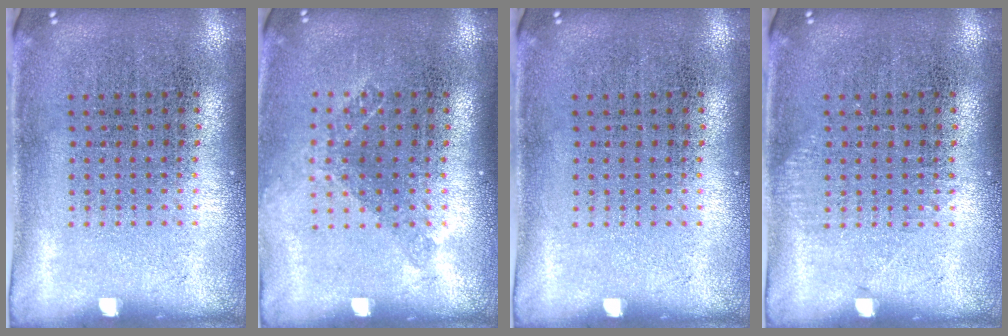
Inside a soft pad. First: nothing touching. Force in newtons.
{"total": 1.2, "press": 0.9, "slide": 0.7}
{"total": 0.0}
{"total": 0.8, "press": 0.7, "slide": 0.2}